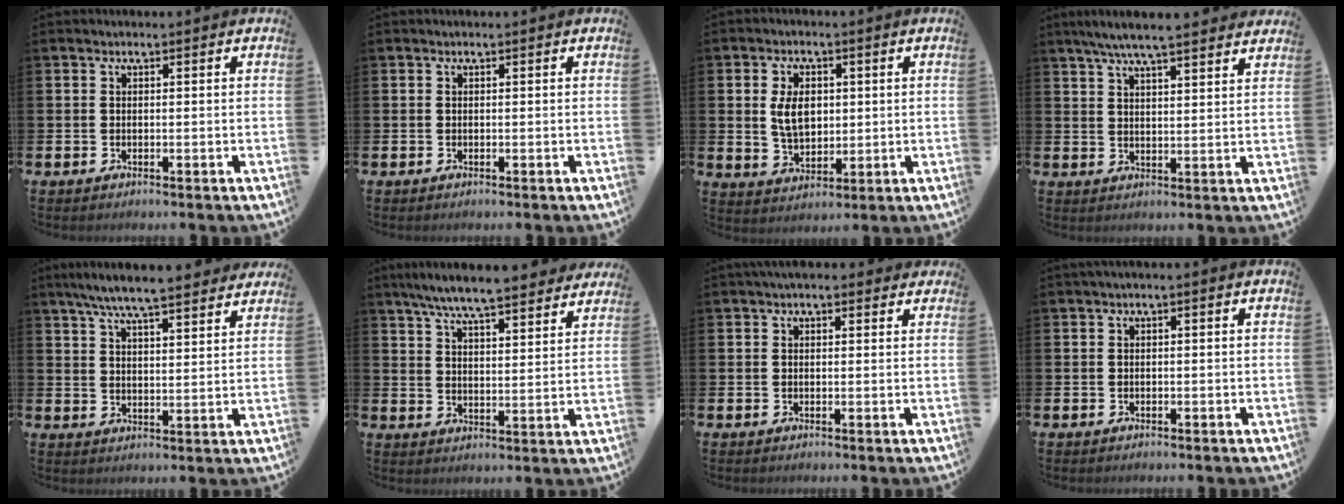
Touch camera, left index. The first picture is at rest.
{"total": 0.0}
{"total": 5.4, "force": [1.3, 3.5, 3.9], "torque": [-0.069, 0.007, 0.019]}
{"total": 6.5, "force": [6.1, 0.3, 2.3], "torque": [-0.054, -0.022, 0.108]}
{"total": 7.7, "force": [7.2, 0.6, 2.7], "torque": [-0.067, -0.034, 0.130]}
{"total": 8.0, "force": [7.5, 0.6, 2.6], "torque": [-0.070, -0.042, 0.134]}
{"total": 2.2, "force": [1.9, 0.9, 0.6], "torque": [-0.002, -0.004, 0.032]}
{"total": 0.6, "force": [-0.1, 0.1, 0.6], "torque": [-0.010, 0.001, -0.002]}